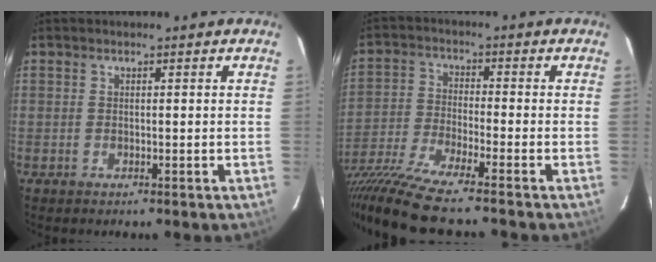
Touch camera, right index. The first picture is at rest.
{"total": 15.4, "force": [-13.1, -0.5, 8.1], "torque": [-0.181, -0.043, -0.252]}